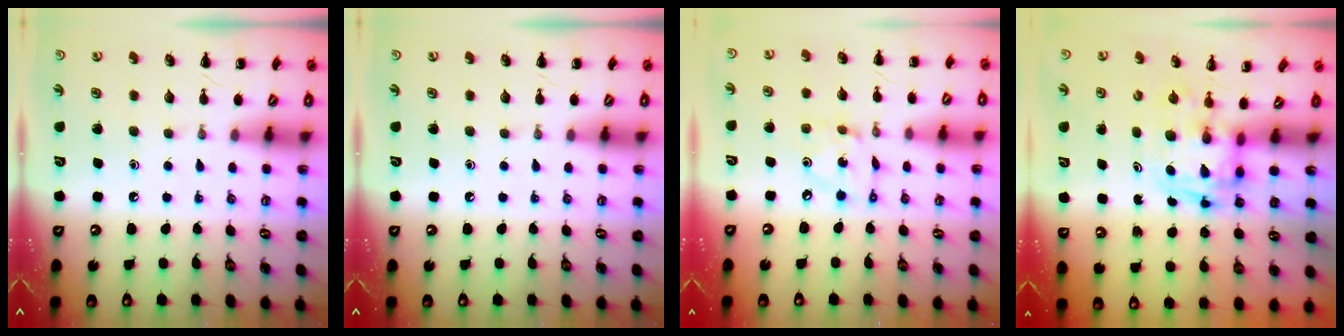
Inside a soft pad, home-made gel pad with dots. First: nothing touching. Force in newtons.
{"total": 0.0}
{"total": 4.0, "press": 4.0, "slide": 0.5}
{"total": 2.9, "press": 2.9, "slide": 0.5}